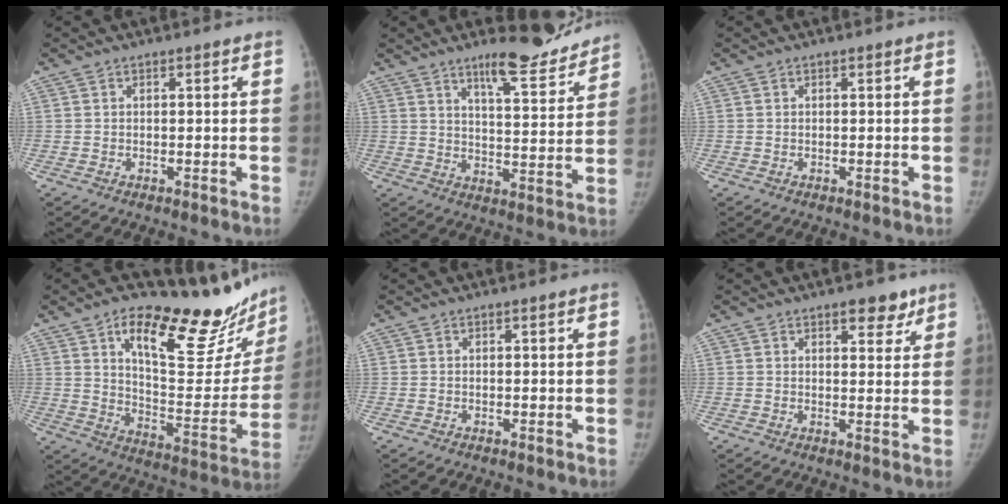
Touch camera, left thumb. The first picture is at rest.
{"total": 11.6, "force": [9.8, 2.4, 5.9], "torque": [-0.057, -0.068, 0.149]}
{"total": 0.0}
{"total": 26.0, "force": [17.8, 9.1, 16.6], "torque": [-0.185, -0.095, 0.265]}
{"total": 0.0}
{"total": 5.0, "force": [3.2, 2.5, 2.9], "torque": [-0.011, -0.017, 0.042]}